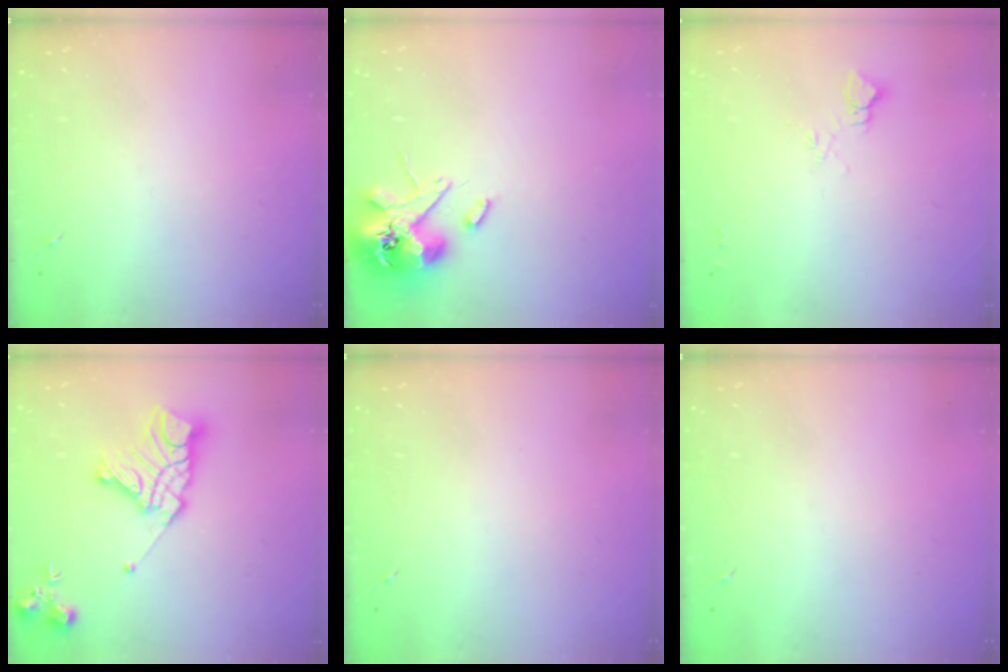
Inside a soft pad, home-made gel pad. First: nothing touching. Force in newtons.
{"total": 12.7, "press": 12.6, "slide": 1.9}
{"total": 3.7, "press": 3.7, "slide": 0.4}
{"total": 18.2, "press": 18.1, "slide": 1.5}
{"total": 0.0}
{"total": 0.0}